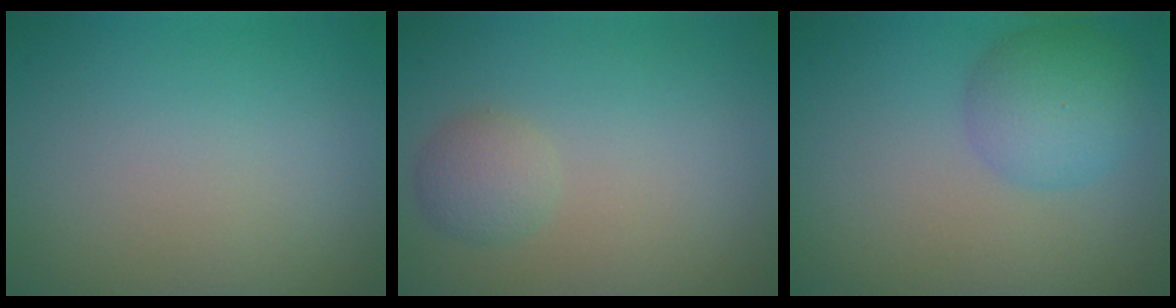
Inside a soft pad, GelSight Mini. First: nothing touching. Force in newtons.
{"total": 1.8, "press": 1.8, "slide": 0.1}
{"total": 4.2, "press": 4.2, "slide": 0.2}